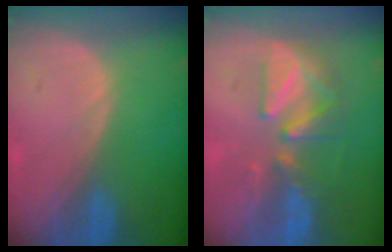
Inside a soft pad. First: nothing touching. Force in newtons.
{"total": 7.6, "press": 7.5, "slide": 1.5}